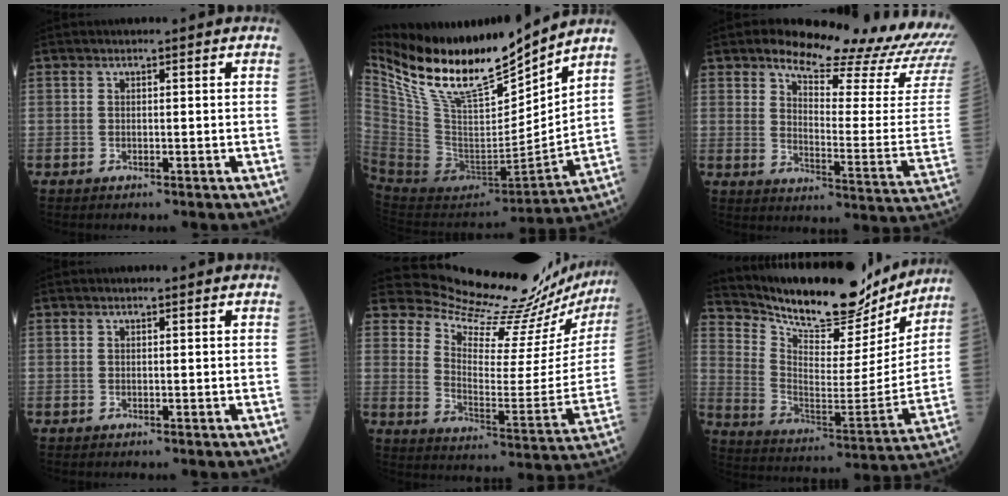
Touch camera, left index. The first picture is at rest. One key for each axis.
{"total": 20.4, "fx": 17.0, "fy": 3.5, "fz": 10.8, "tx": -0.201, "ty": -0.025, "tz": 0.323}
{"total": 21.4, "fx": 19.2, "fy": 2.3, "fz": 9.1, "tx": -0.129, "ty": -0.095, "tz": 0.234}
{"total": 0.0}
{"total": 21.0, "fx": 20.5, "fy": 1.5, "fz": 4.0, "tx": -0.078, "ty": -0.125, "tz": 0.263}
{"total": 21.7, "fx": 19.6, "fy": 5.9, "fz": 7.3, "tx": -0.133, "ty": -0.033, "tz": 0.295}